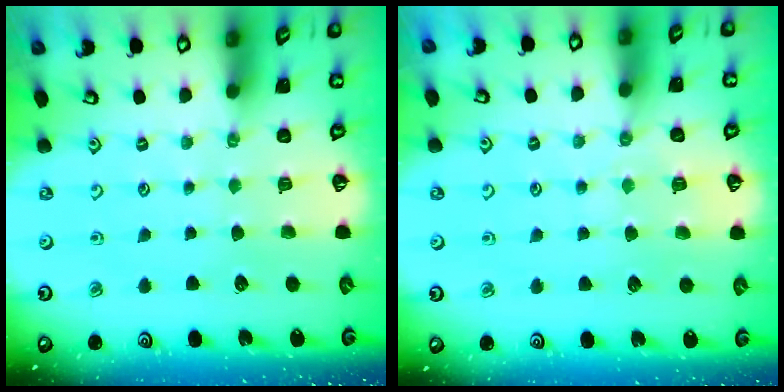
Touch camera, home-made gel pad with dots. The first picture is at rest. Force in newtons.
{"total": 4.0, "press": 3.9, "slide": 0.6}